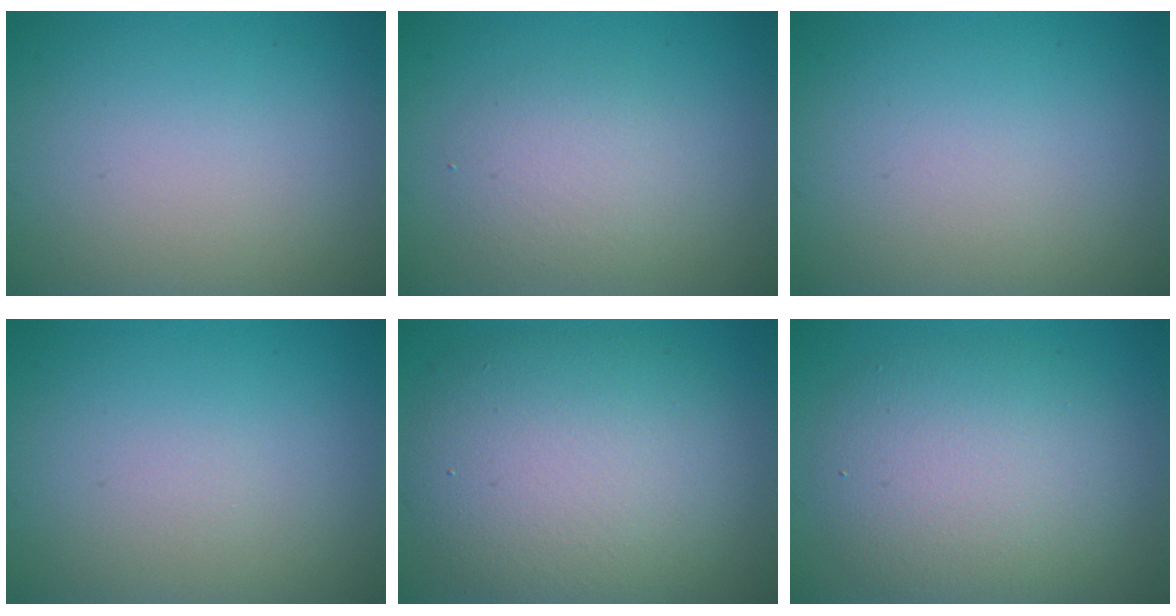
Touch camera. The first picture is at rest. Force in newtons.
{"total": 2.7, "press": 2.7, "slide": 0.1}
{"total": 0.0}
{"total": 0.0}
{"total": 9.1, "press": 9.1, "slide": 0.9}
{"total": 6.5, "press": 6.5, "slide": 0.6}